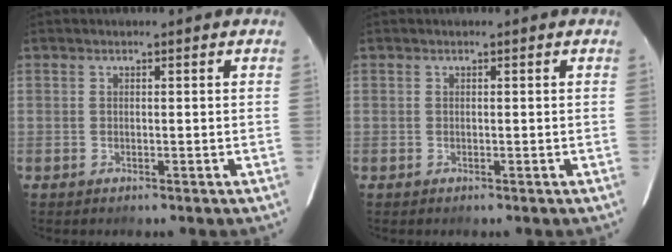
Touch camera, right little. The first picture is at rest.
{"total": 0.0}